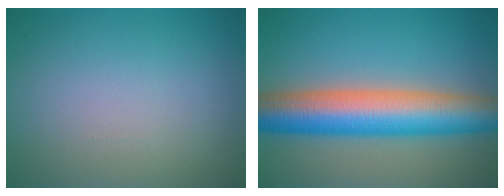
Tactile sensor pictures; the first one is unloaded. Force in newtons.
{"total": 10.3, "press": 10.3, "slide": 0.3}